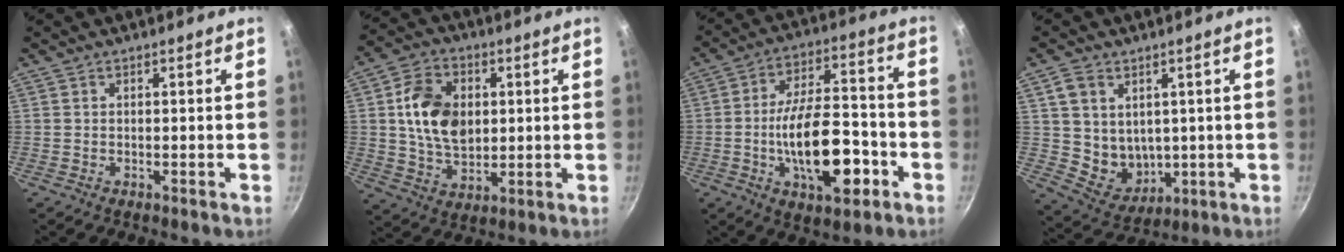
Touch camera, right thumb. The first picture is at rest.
{"total": 13.5, "force": [2.1, 9.5, 9.3], "torque": [-0.143, -0.002, 0.037]}
{"total": 18.4, "force": [-5.6, 8.4, 15.4], "torque": [-0.227, 0.041, -0.085]}
{"total": 9.4, "force": [2.1, 7.8, 4.7], "torque": [-0.060, -0.021, 0.057]}